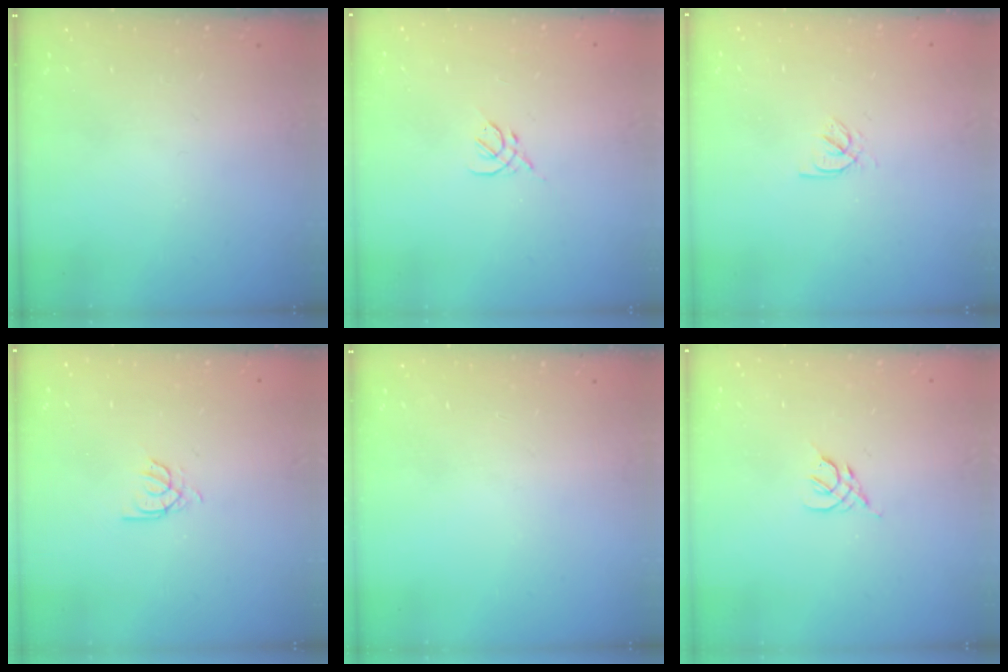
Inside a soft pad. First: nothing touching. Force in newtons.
{"total": 2.7, "press": 2.6, "slide": 0.8}
{"total": 2.3, "press": 2.2, "slide": 0.3}
{"total": 2.6, "press": 2.6, "slide": 0.2}
{"total": 0.0}
{"total": 2.5, "press": 2.4, "slide": 0.7}